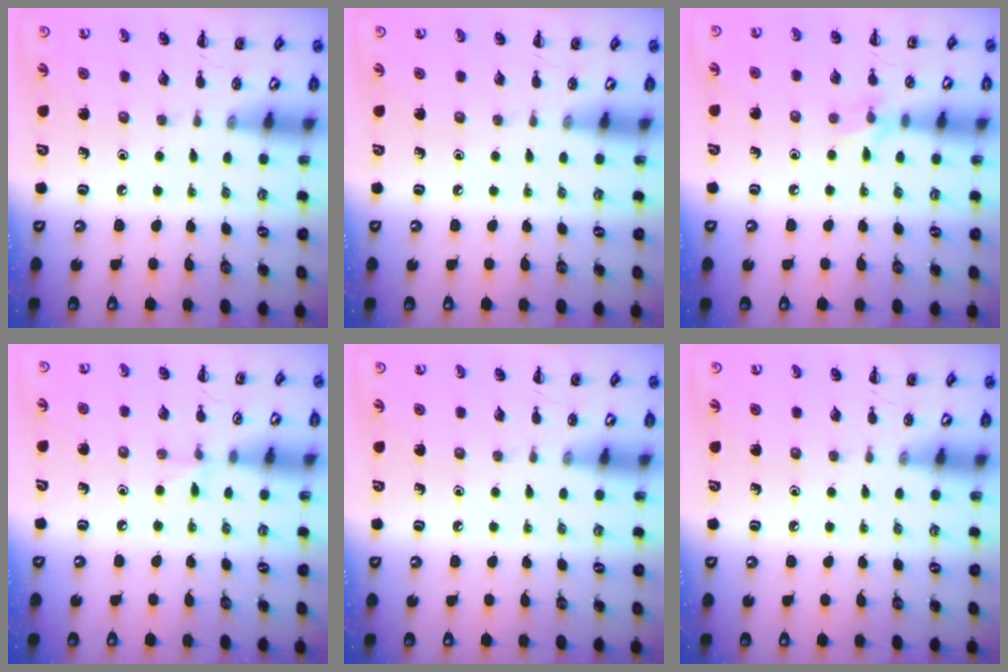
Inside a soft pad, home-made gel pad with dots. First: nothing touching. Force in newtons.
{"total": 0.0}
{"total": 6.5, "press": 6.2, "slide": 2.1}
{"total": 4.3, "press": 4.0, "slide": 1.6}
{"total": 0.0}
{"total": 0.0}